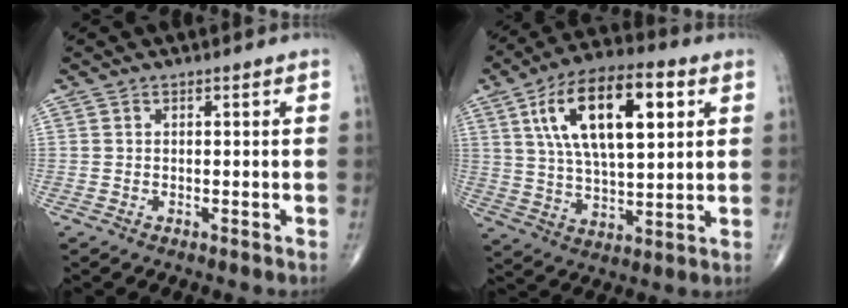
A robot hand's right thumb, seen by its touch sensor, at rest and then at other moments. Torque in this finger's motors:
{"motor_torque": [-1.21, 2.82, 1.92, 0.85, 0.19]}